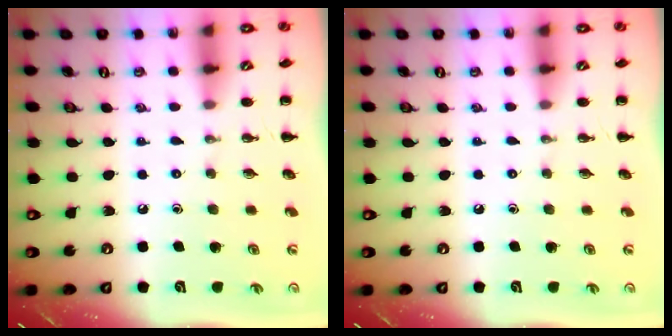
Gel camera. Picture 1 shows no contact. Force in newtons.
{"total": 0.0}